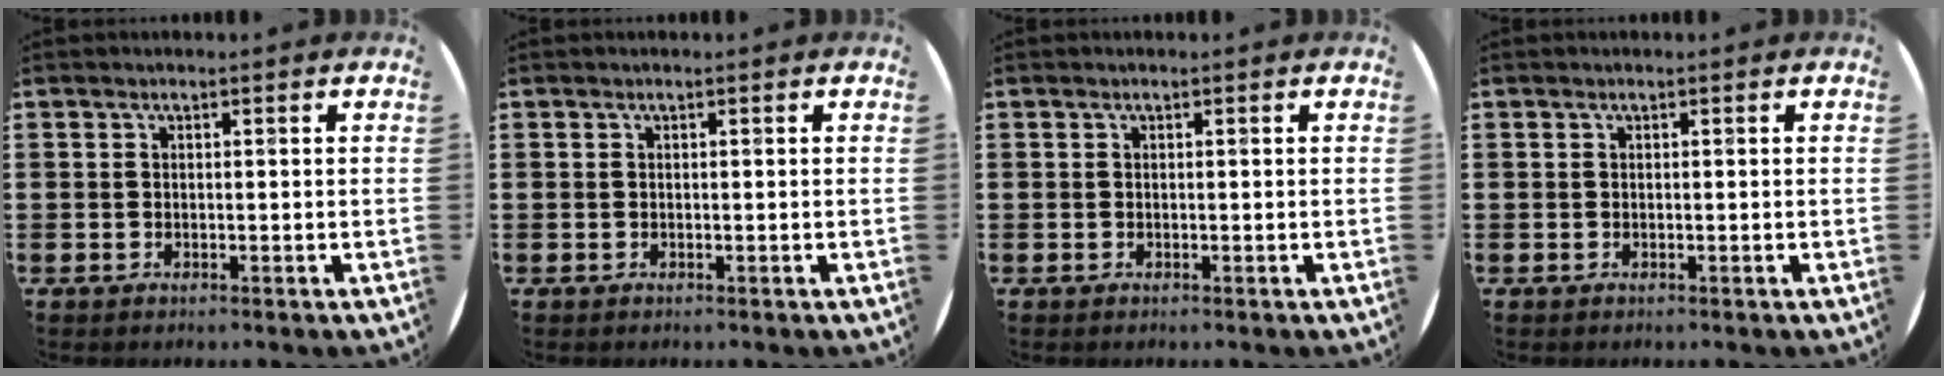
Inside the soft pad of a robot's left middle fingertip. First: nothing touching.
{"total": 0.0}
{"total": 0.0}
{"total": 0.0}